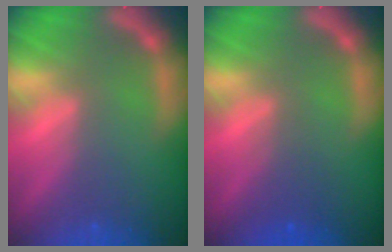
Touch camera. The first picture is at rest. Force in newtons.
{"total": 1.9}